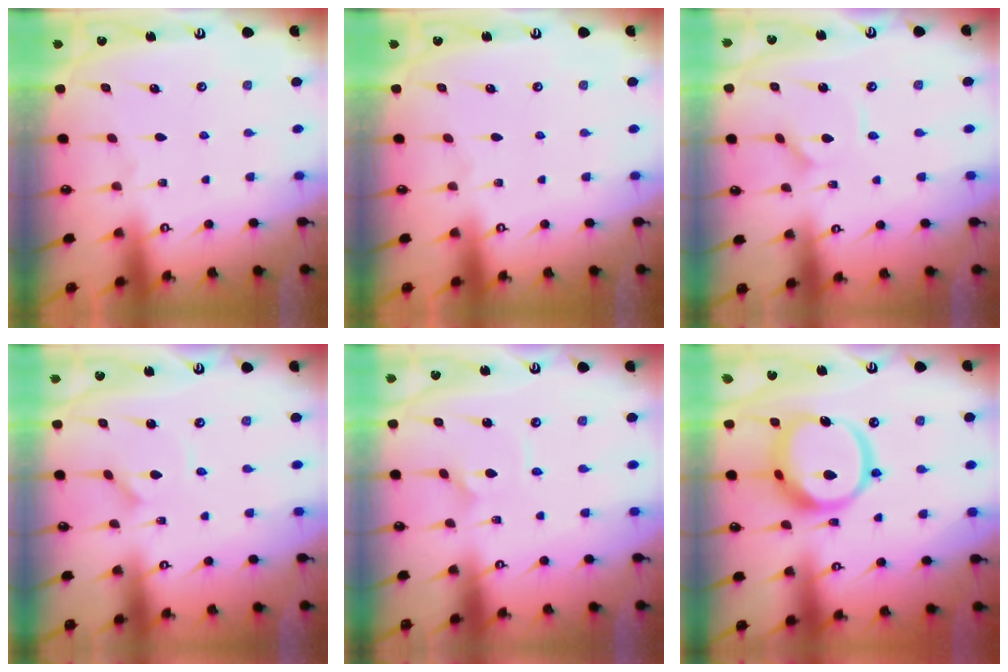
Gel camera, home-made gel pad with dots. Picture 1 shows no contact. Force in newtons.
{"total": 0.0}
{"total": 0.9, "press": 0.9, "slide": 0.0}
{"total": 1.0, "press": 1.0, "slide": 0.2}
{"total": 2.1, "press": 2.1, "slide": 0.1}
{"total": 16.7, "press": 16.5, "slide": 2.2}